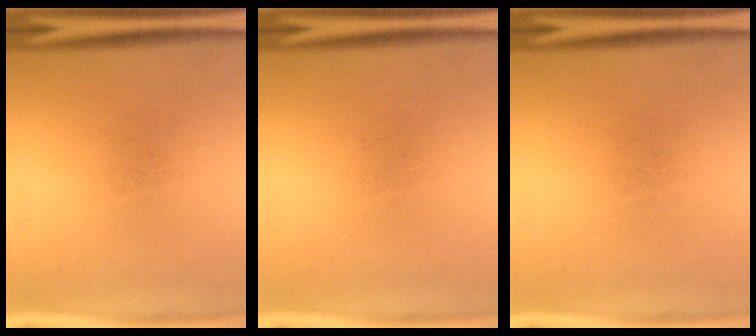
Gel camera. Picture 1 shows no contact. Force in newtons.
{"total": 0.0}
{"total": 0.0}